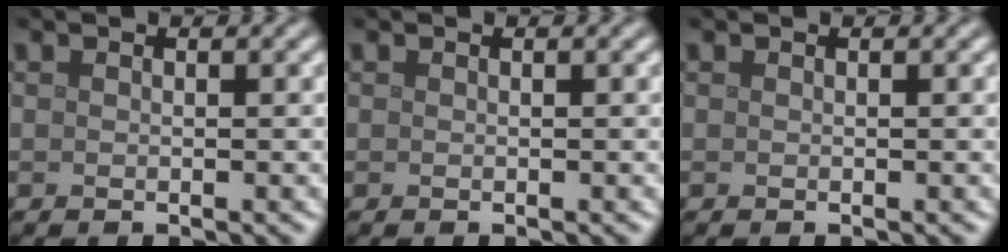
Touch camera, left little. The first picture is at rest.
{"total": 0.0}
{"total": 0.0}